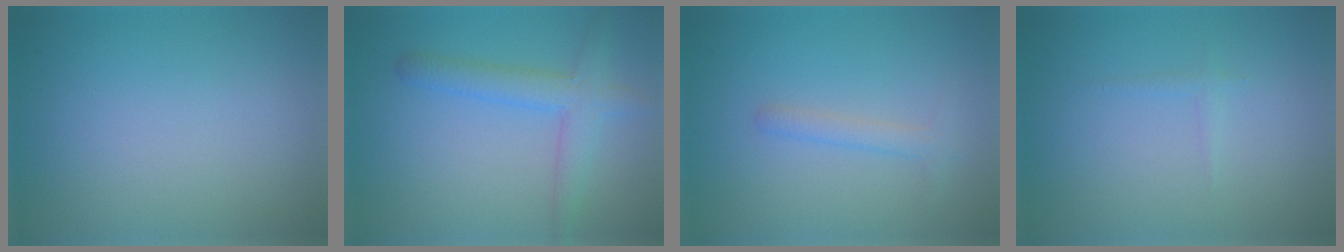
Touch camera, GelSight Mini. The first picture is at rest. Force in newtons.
{"total": 3.4, "press": 3.4, "slide": 0.2}
{"total": 1.8, "press": 1.8, "slide": 0.2}
{"total": 0.6, "press": 0.6, "slide": 0.0}